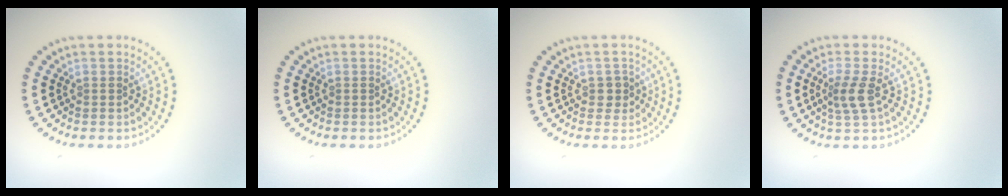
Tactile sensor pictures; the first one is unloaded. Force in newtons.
{"total": 0.0}
{"total": 1.1, "press": 1.0, "slide": 0.5}
{"total": 2.3, "press": 1.9, "slide": 1.4}